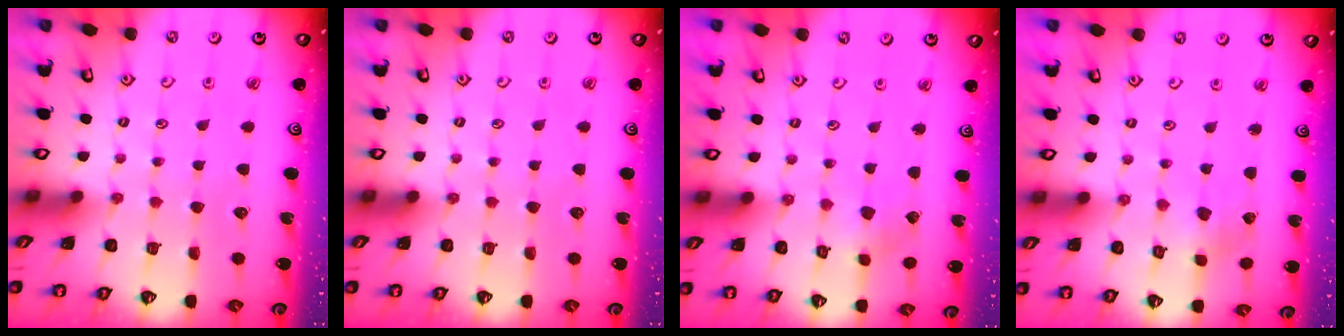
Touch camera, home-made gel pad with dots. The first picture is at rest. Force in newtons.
{"total": 0.0}
{"total": 2.1, "press": 2.1, "slide": 0.1}
{"total": 1.8, "press": 1.8, "slide": 0.3}